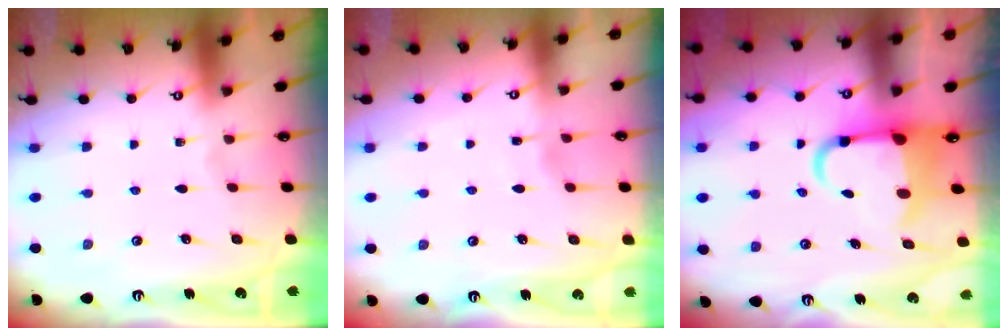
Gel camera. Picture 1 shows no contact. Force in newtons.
{"total": 2.7, "press": 2.7, "slide": 0.3}
{"total": 7.6, "press": 7.3, "slide": 1.8}